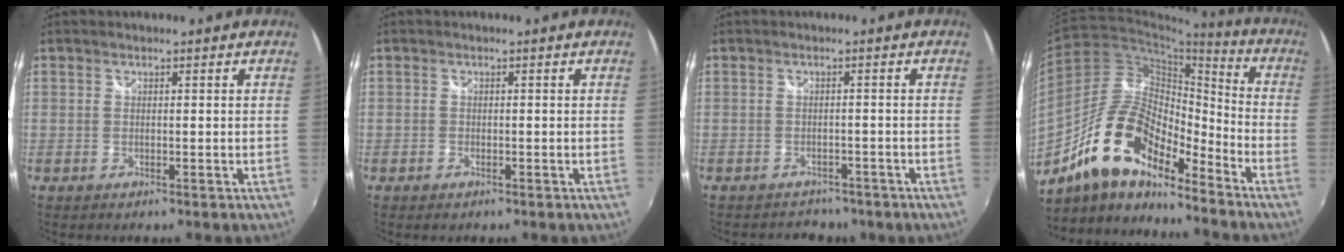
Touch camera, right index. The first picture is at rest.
{"total": 1.0, "force": [-0.7, 0.7, 0.3], "torque": [-0.007, -0.004, -0.013]}
{"total": 6.9, "force": [-5.7, 3.4, 2.0], "torque": [-0.044, -0.007, -0.071]}
{"total": 17.7, "force": [-12.5, 6.3, 10.7], "torque": [-0.200, 0.002, -0.241]}